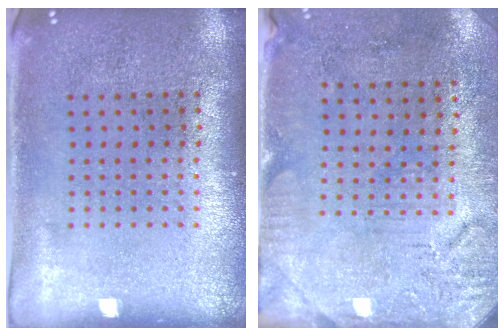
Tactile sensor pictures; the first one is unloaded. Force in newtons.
{"total": 3.2, "press": 2.6, "slide": 1.8}